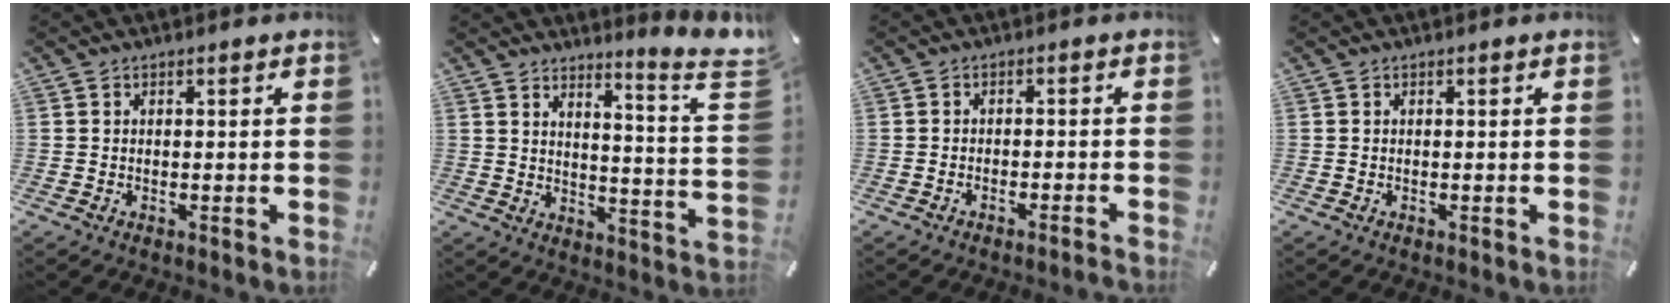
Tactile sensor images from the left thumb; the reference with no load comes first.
{"total": 6.3, "force": [5.3, -0.2, 3.4], "torque": [-0.048, -0.068, 0.080]}
{"total": 2.0, "force": [-1.8, 0.2, 1.0], "torque": [-0.019, 0.007, -0.033]}
{"total": 0.0}